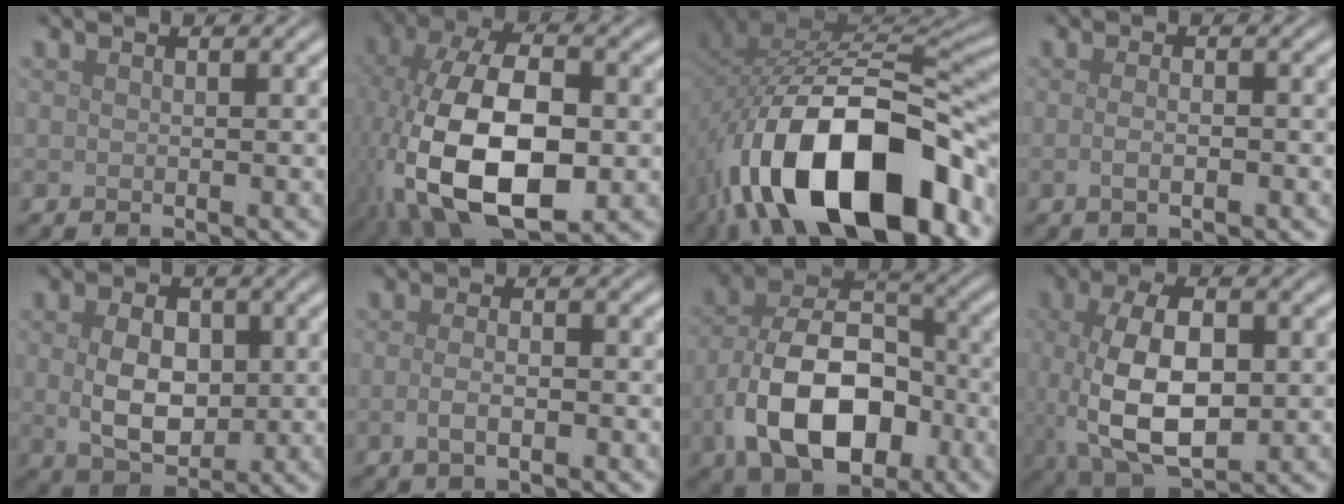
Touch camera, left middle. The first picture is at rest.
{"total": 15.5, "force": [-2.8, 8.6, 12.5], "torque": [-0.268, -0.026, -0.041]}
{"total": 17.5, "force": [-7.9, 8.7, 12.9], "torque": [-0.219, -0.011, -0.125]}
{"total": 1.9, "force": [-0.4, 0.7, 1.7], "torque": [-0.015, -0.004, -0.008]}
{"total": 5.3, "force": [0.3, 3.5, 4.0], "torque": [-0.075, -0.006, 0.009]}
{"total": 2.1, "force": [-0.6, 0.7, 1.9], "torque": [-0.033, -0.002, -0.011]}
{"total": 11.3, "force": [-3.5, 7.1, 8.1], "torque": [-0.158, -0.007, -0.063]}
{"total": 9.4, "force": [-0.4, 4.9, 8.0], "torque": [-0.170, -0.011, 0.000]}